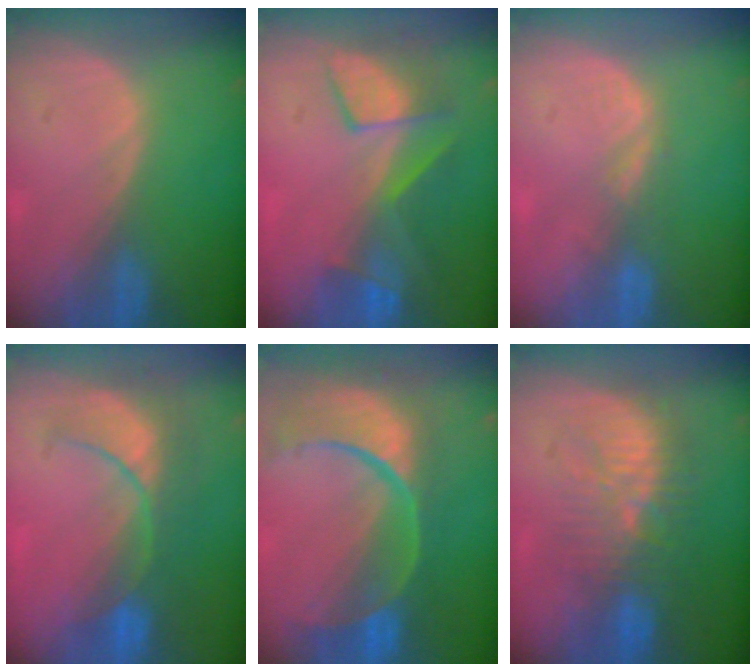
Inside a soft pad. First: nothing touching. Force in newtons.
{"total": 8.0, "press": 7.4, "slide": 2.9}
{"total": 2.7, "press": 2.1, "slide": 1.7}
{"total": 8.5, "press": 8.2, "slide": 2.0}
{"total": 13.5, "press": 10.8, "slide": 8.0}
{"total": 9.2, "press": 9.0, "slide": 2.0}